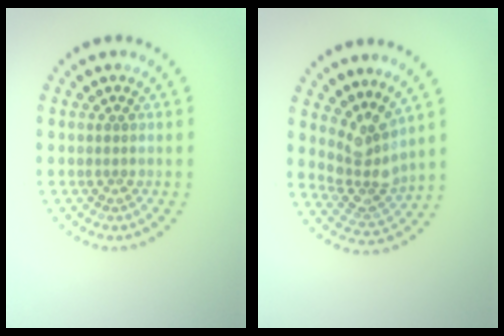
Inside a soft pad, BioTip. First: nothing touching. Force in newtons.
{"total": 3.4, "press": 2.6, "slide": 2.3}